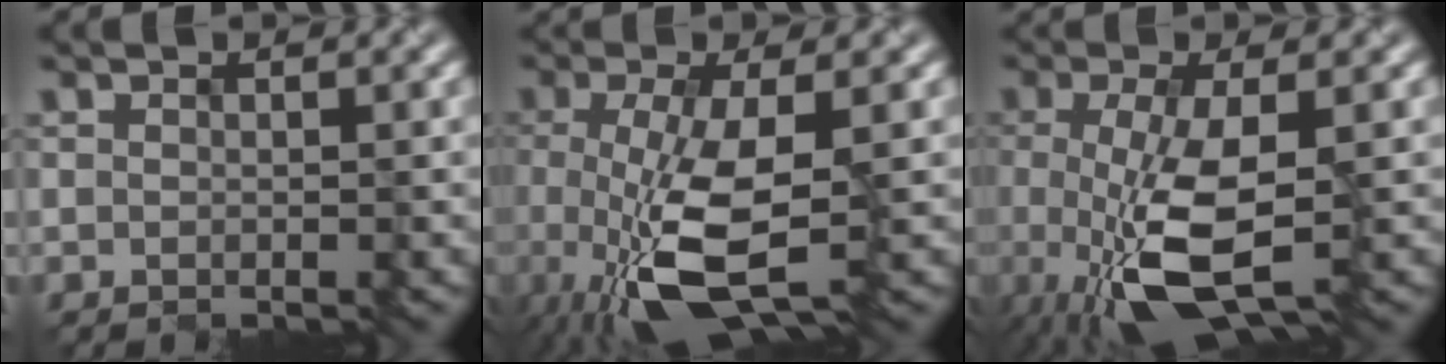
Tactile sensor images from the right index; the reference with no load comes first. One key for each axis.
{"total": 7.8, "fx": -2.6, "fy": 2.5, "fz": 6.9, "tx": -0.160, "ty": -0.015, "tz": -0.047}
{"total": 7.0, "fx": -2.1, "fy": 2.2, "fz": 6.2, "tx": -0.145, "ty": -0.010, "tz": -0.035}